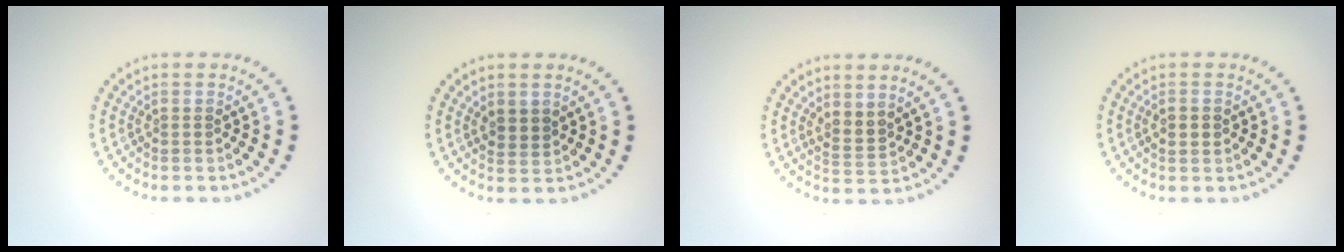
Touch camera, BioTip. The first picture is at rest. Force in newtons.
{"total": 1.6, "press": 1.3, "slide": 0.9}
{"total": 2.0, "press": 1.5, "slide": 1.4}
{"total": 1.3, "press": 1.3, "slide": 0.1}